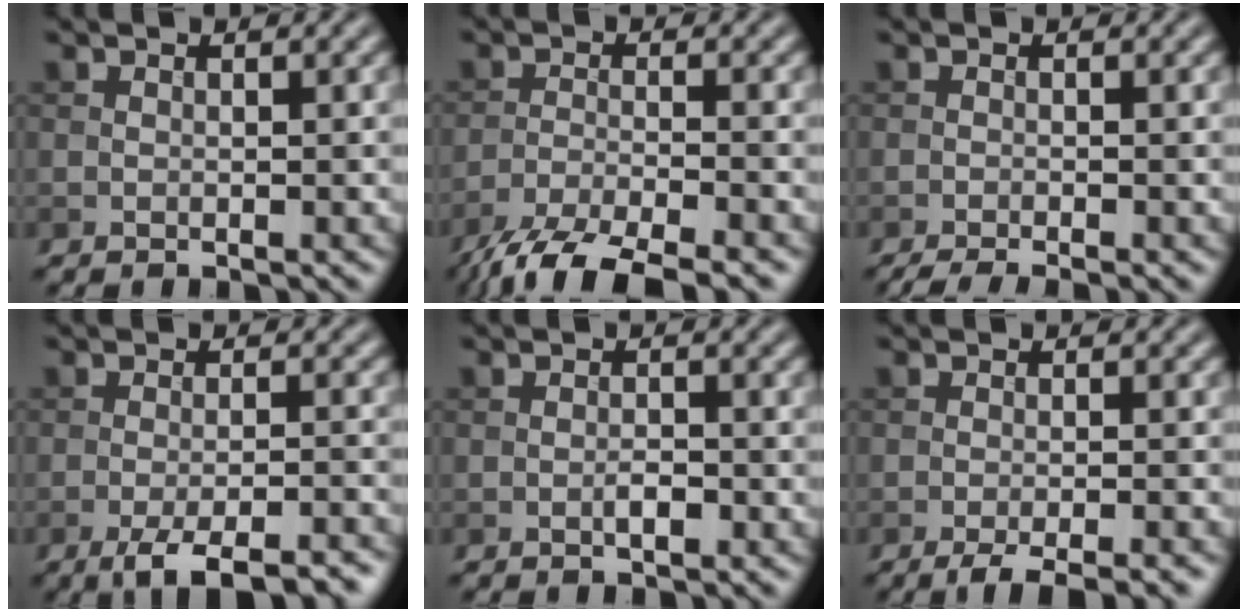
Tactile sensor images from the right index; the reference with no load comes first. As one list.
[{"total": 6.9, "force": [-5.5, 1.4, 4.0], "torque": [-0.068, -0.010, -0.107]}, {"total": 3.3, "force": [-2.4, 0.5, 2.2], "torque": [-0.034, 0.000, -0.046]}, {"total": 6.3, "force": [-4.3, 1.5, 4.4], "torque": [-0.065, -0.007, -0.065]}, {"total": 1.3, "force": [-0.6, 0.4, 1.1], "torque": [-0.020, 0.000, -0.010]}, {"total": 4.1, "force": [-2.8, 0.8, 2.9], "torque": [-0.040, 0.000, -0.047]}]